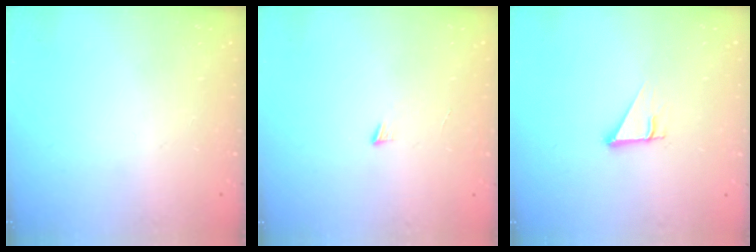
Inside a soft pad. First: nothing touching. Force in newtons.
{"total": 3.0, "press": 3.0, "slide": 0.3}
{"total": 2.5, "press": 2.5, "slide": 0.2}